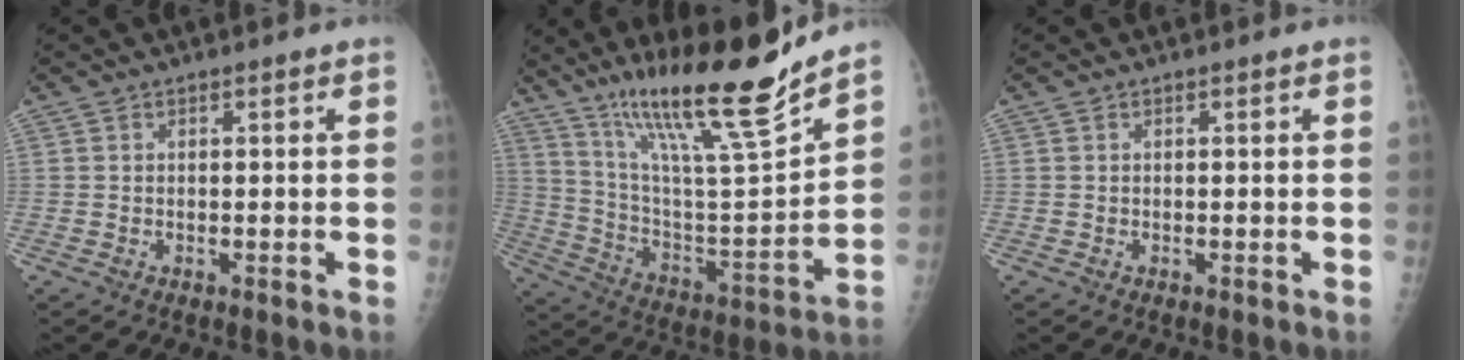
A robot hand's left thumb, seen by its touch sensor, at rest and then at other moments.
{"total": 22.8, "force": [17.2, 2.0, 14.8], "torque": [-0.221, -0.085, 0.305]}
{"total": 0.0}